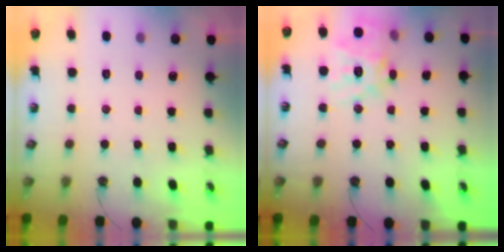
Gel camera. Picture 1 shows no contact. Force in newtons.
{"total": 16.4, "press": 16.2, "slide": 2.5}